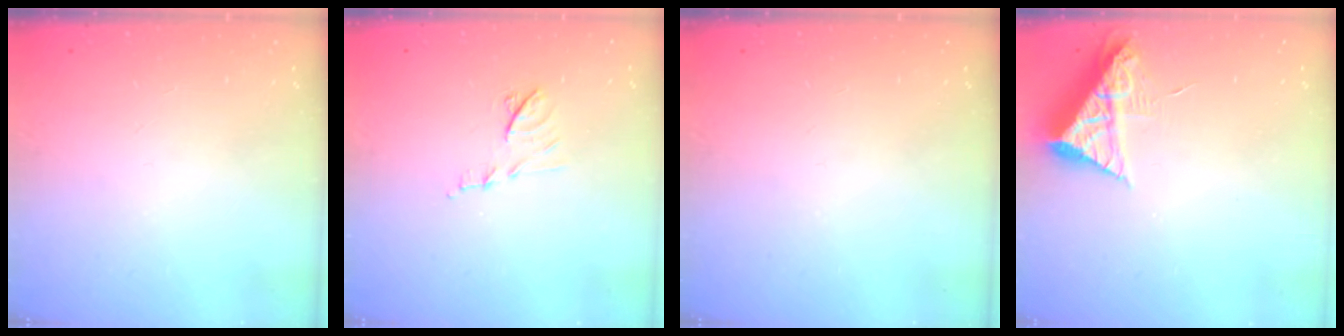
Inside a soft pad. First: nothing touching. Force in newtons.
{"total": 7.4, "press": 7.4, "slide": 0.4}
{"total": 0.0}
{"total": 7.9, "press": 7.8, "slide": 0.7}